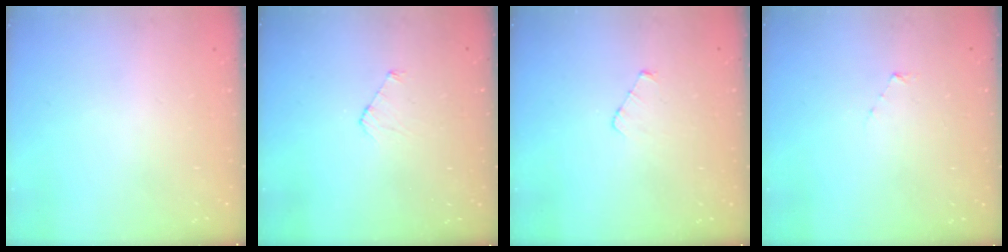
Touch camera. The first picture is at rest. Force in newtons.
{"total": 3.7, "press": 3.6, "slide": 0.3}
{"total": 3.4, "press": 3.4, "slide": 0.2}
{"total": 3.5, "press": 3.4, "slide": 0.3}